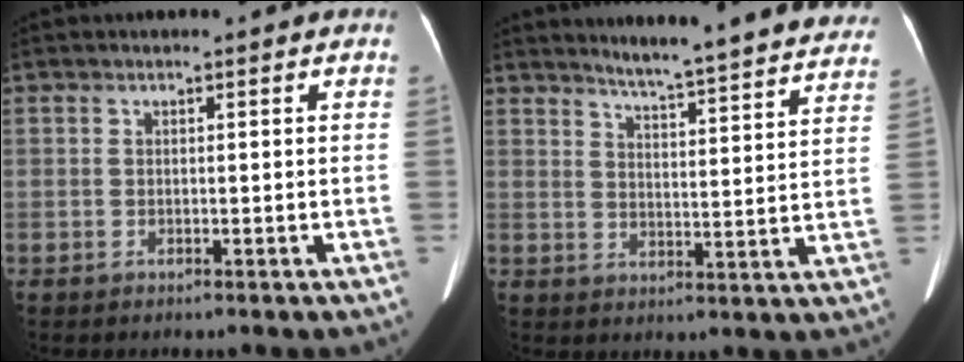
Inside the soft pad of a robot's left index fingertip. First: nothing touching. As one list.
[{"total": 20.9, "force": [19.5, 0.9, 7.3], "torque": [-0.094, -0.059, 0.231]}]